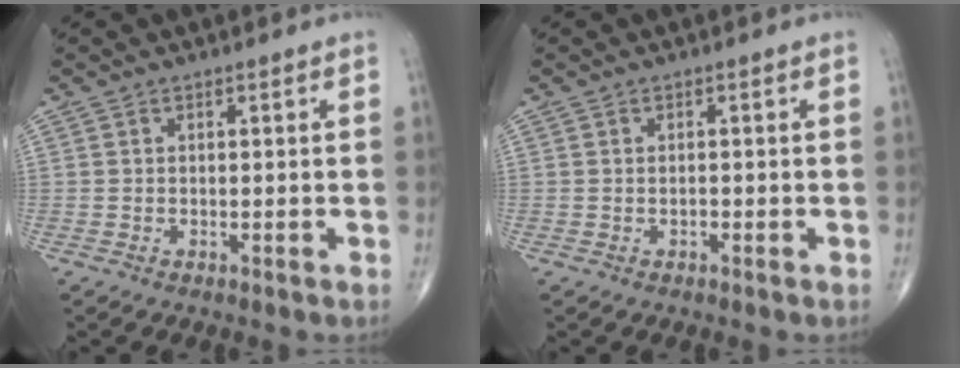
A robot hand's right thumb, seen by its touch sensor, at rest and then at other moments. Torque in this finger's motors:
{"motor_torque": [-0.35, 0.22, 0.12, 0.17, 0.06]}